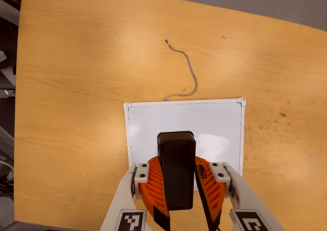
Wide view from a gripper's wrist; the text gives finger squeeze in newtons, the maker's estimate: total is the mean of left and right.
{"total": 10.1, "left": 9.8, "right": 10.4}